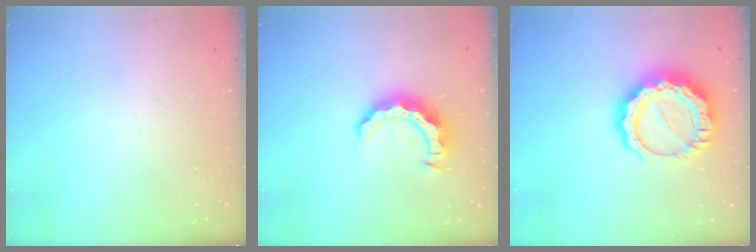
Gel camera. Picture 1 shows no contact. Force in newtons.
{"total": 9.5, "press": 9.5, "slide": 0.8}
{"total": 16.4, "press": 16.4, "slide": 1.0}